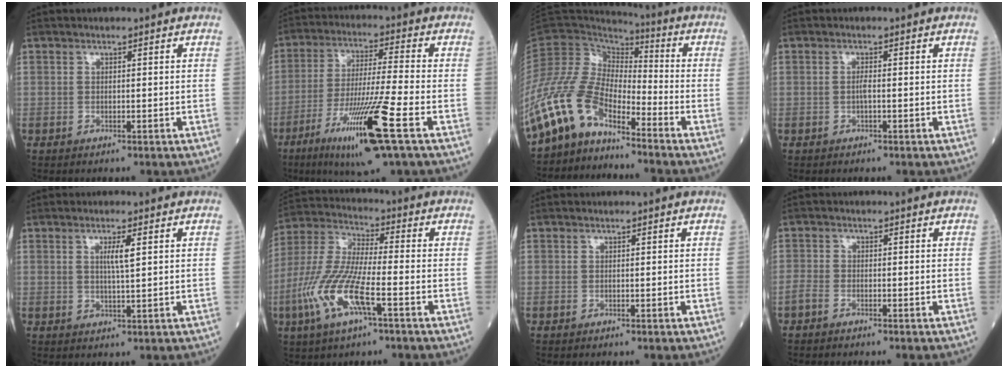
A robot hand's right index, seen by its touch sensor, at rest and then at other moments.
{"total": 14.6, "force": [-6.7, -0.7, 12.9], "torque": [-0.254, -0.032, -0.120]}
{"total": 11.1, "force": [-8.6, 4.4, 5.6], "torque": [-0.137, 0.029, -0.178]}
{"total": 0.9, "force": [-0.2, 0.0, 0.9], "torque": [-0.019, 0.000, -0.005]}
{"total": 4.1, "force": [1.2, 0.7, 3.9], "torque": [-0.067, 0.002, 0.019]}
{"total": 12.8, "force": [-4.7, 2.3, 11.7], "torque": [-0.260, -0.007, -0.094]}
{"total": 0.0}
{"total": 2.0, "force": [-1.6, 0.5, 1.1], "torque": [-0.027, -0.001, -0.033]}